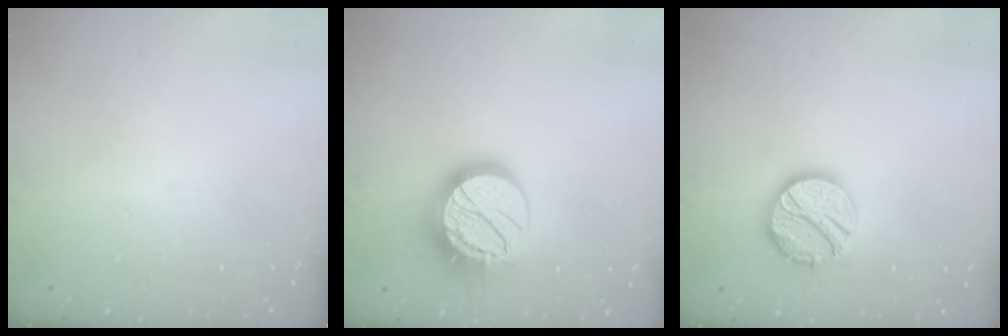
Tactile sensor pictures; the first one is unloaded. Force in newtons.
{"total": 16.9, "press": 16.9, "slide": 0.9}
{"total": 12.3, "press": 12.3, "slide": 0.8}